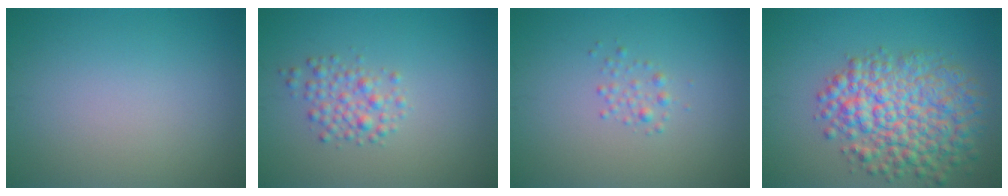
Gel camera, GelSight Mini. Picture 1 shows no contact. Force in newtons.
{"total": 2.3, "press": 2.3, "slide": 0.1}
{"total": 1.1, "press": 1.1, "slide": 0.0}
{"total": 8.3, "press": 8.3, "slide": 0.2}